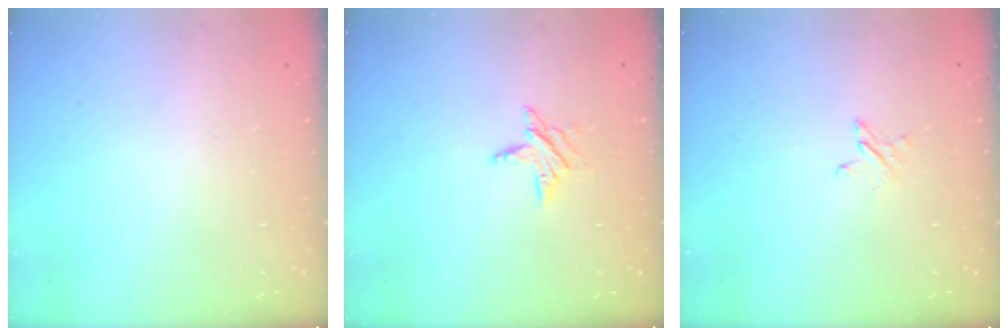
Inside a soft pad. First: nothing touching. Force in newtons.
{"total": 5.7, "press": 5.7, "slide": 0.6}
{"total": 2.5, "press": 2.4, "slide": 0.2}